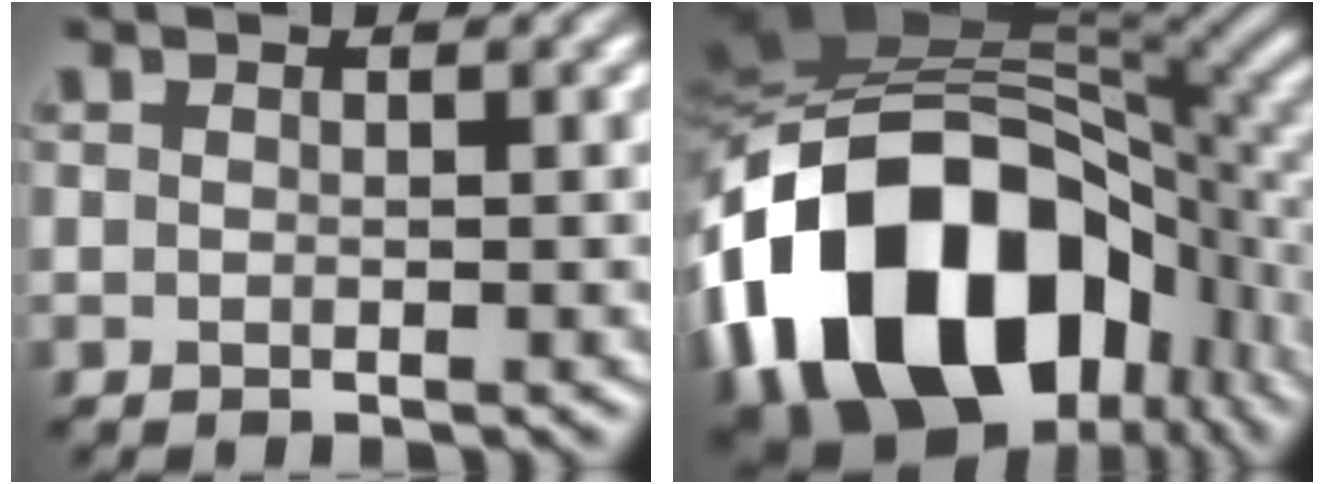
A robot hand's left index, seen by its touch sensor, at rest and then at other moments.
{"total": 19.2, "force": [-6.4, 12.4, 13.2], "torque": [-0.275, -0.006, -0.095]}